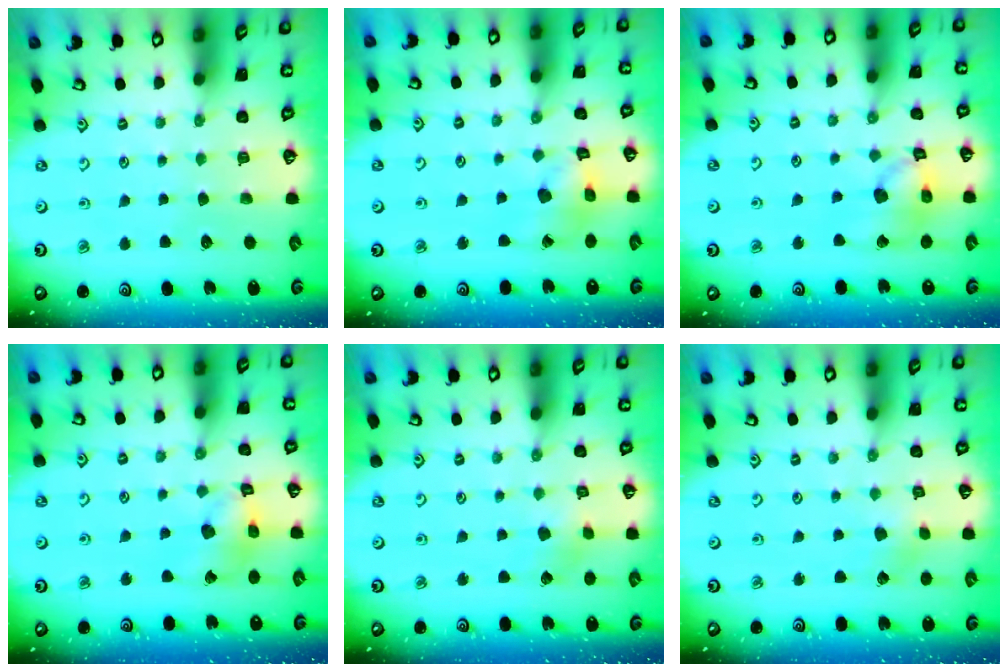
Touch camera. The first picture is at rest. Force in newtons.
{"total": 9.7, "press": 9.7, "slide": 1.0}
{"total": 13.4, "press": 13.3, "slide": 1.9}
{"total": 10.8, "press": 10.7, "slide": 1.3}
{"total": 2.9, "press": 2.8, "slide": 0.8}
{"total": 2.1, "press": 2.1, "slide": 0.2}